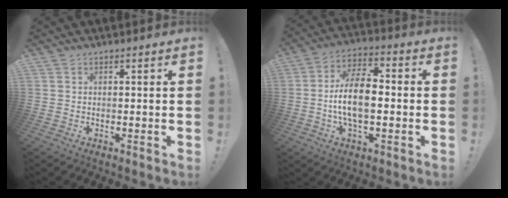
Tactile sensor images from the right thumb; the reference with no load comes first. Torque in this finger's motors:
{"motor_torque": [0.27, 0.56, 0.92, 0.16, 0.17]}